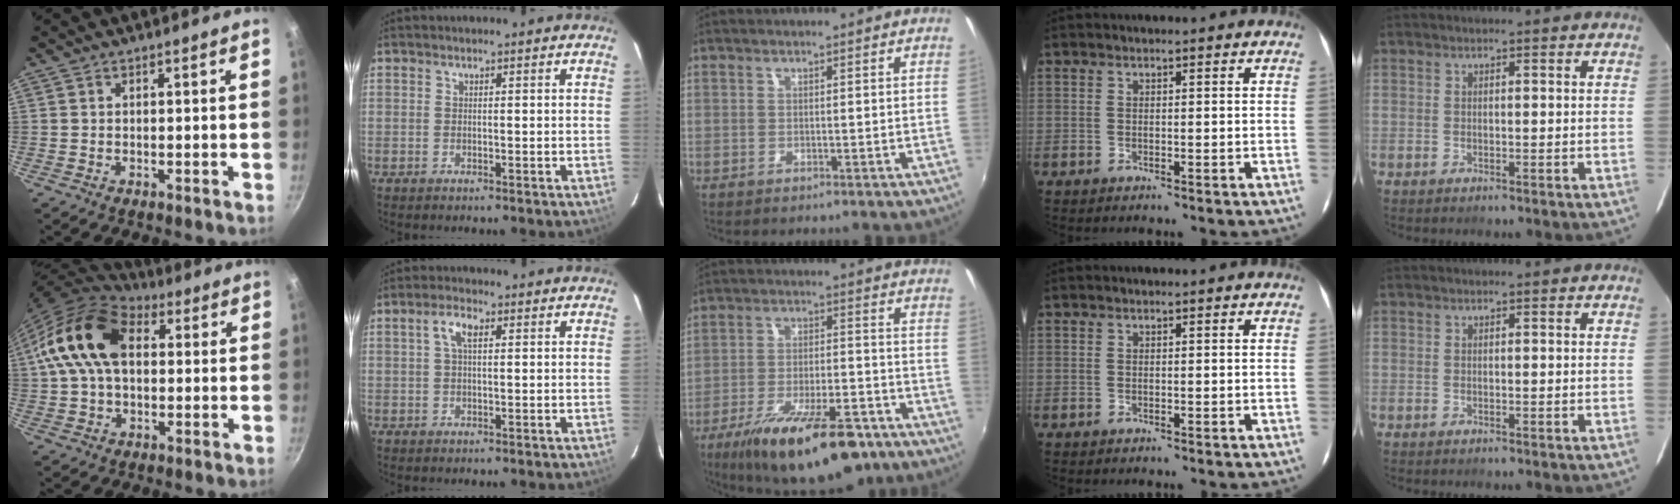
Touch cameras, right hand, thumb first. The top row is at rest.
{"thumb": {"total": 16.5, "force": [2.6, 10.9, 12.0], "torque": [-0.206, 0.025, 0.029]}, "index": {"total": 3.3, "force": [0.9, 1.4, 2.9], "torque": [-0.058, 0.011, 0.017]}, "middle": {"total": 20.8, "force": [-14.0, 6.8, 13.8], "torque": [-0.236, -0.032, -0.206]}}